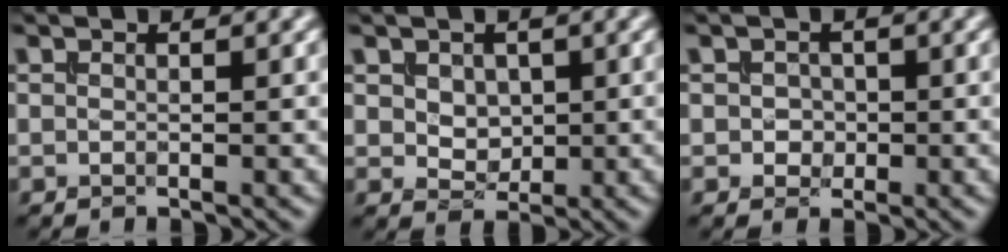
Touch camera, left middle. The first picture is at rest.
{"total": 1.9, "force": [0.5, 1.5, 1.1], "torque": [-0.028, -0.006, 0.008]}
{"total": 1.3, "force": [-0.1, 1.2, 0.5], "torque": [-0.009, -0.002, -0.004]}